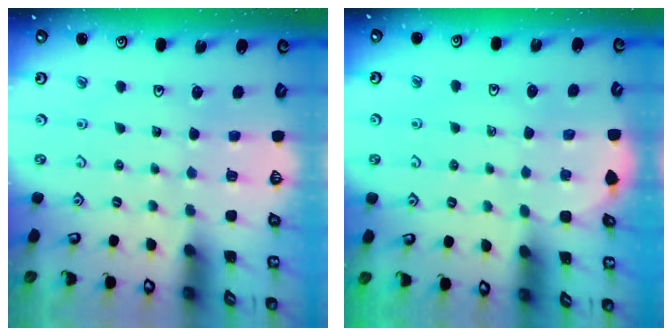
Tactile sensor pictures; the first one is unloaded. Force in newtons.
{"total": 2.3, "press": 2.3, "slide": 0.2}